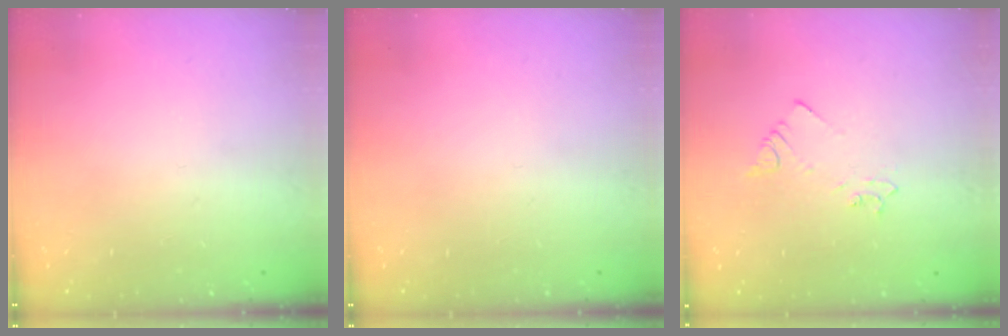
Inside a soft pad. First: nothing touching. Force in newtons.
{"total": 0.0}
{"total": 2.5, "press": 2.5, "slide": 0.3}